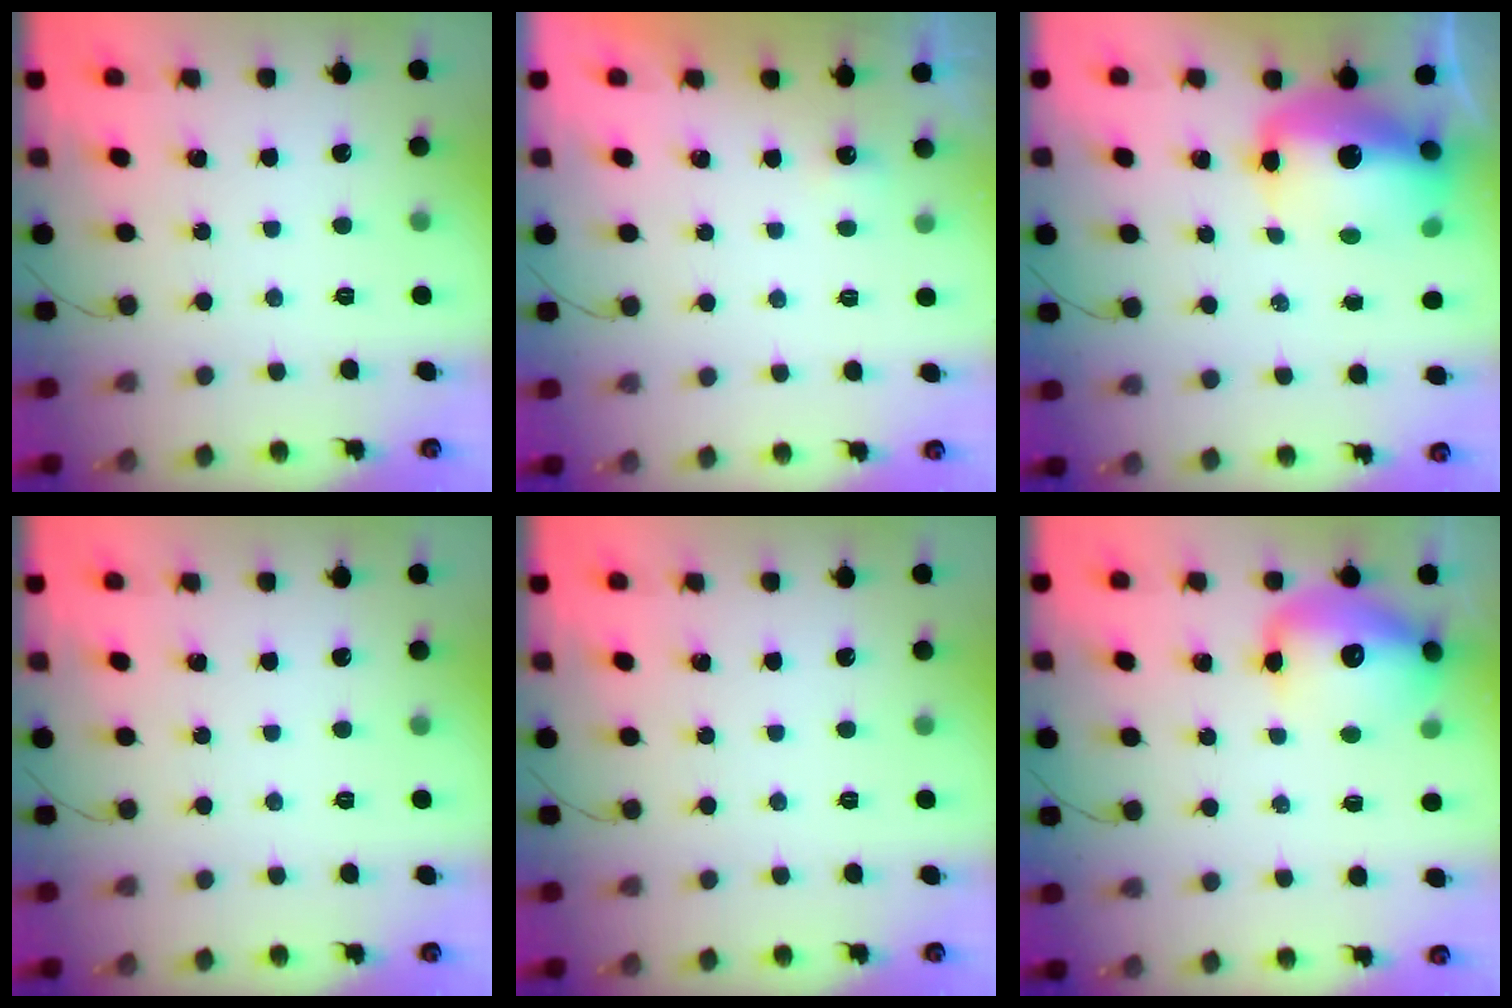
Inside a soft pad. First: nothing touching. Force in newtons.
{"total": 3.3, "press": 0.9, "slide": 3.2}
{"total": 14.9, "press": 14.5, "slide": 3.4}
{"total": 0.0}
{"total": 0.0}
{"total": 15.0, "press": 14.4, "slide": 4.5}